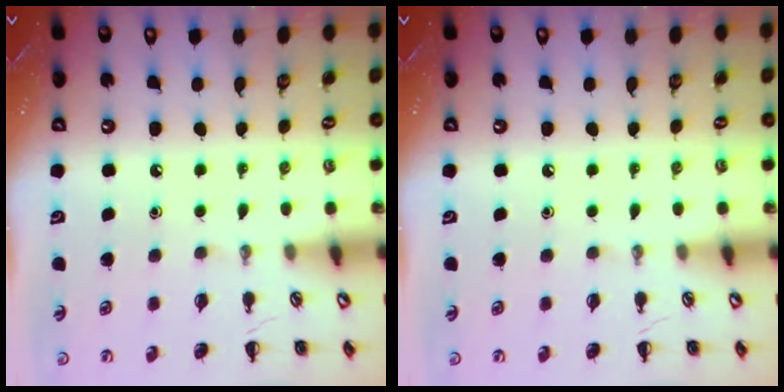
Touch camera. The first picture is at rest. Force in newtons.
{"total": 0.0}